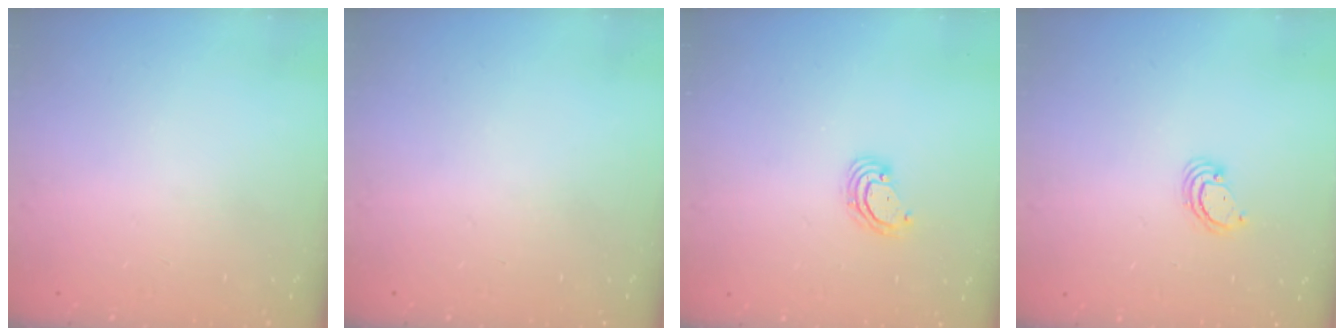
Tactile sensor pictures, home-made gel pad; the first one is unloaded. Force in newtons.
{"total": 0.0}
{"total": 3.9, "press": 3.8, "slide": 0.4}
{"total": 2.7, "press": 2.7, "slide": 0.2}